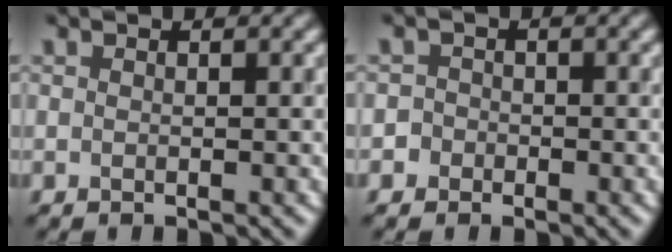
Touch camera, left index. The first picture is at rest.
{"total": 1.7, "force": [-0.5, 1.7, 0.1], "torque": [0.019, 0.015, -0.024]}